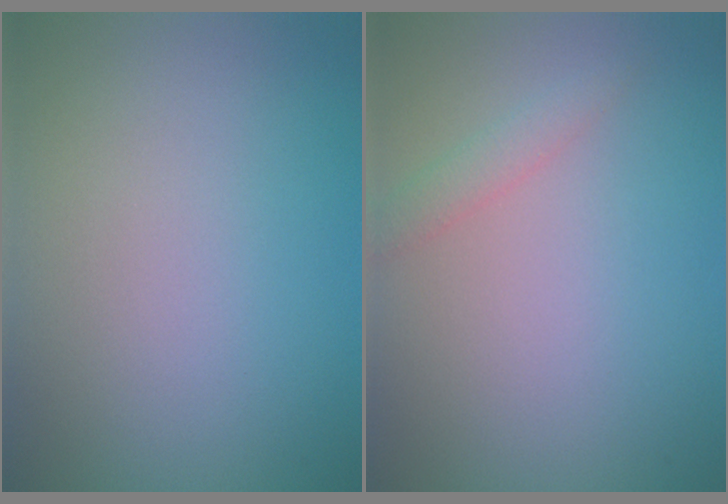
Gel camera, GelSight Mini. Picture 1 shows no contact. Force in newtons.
{"total": 1.3, "press": 1.3, "slide": 0.1}